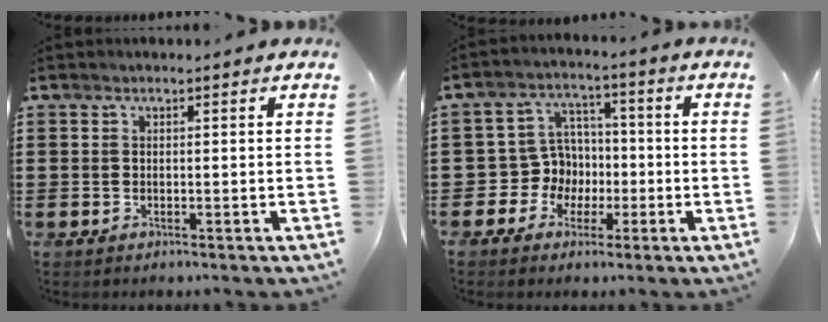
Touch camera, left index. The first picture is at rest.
{"total": 7.2, "force": [-0.7, 6.9, 1.7], "torque": [-0.074, 0.001, -0.013]}